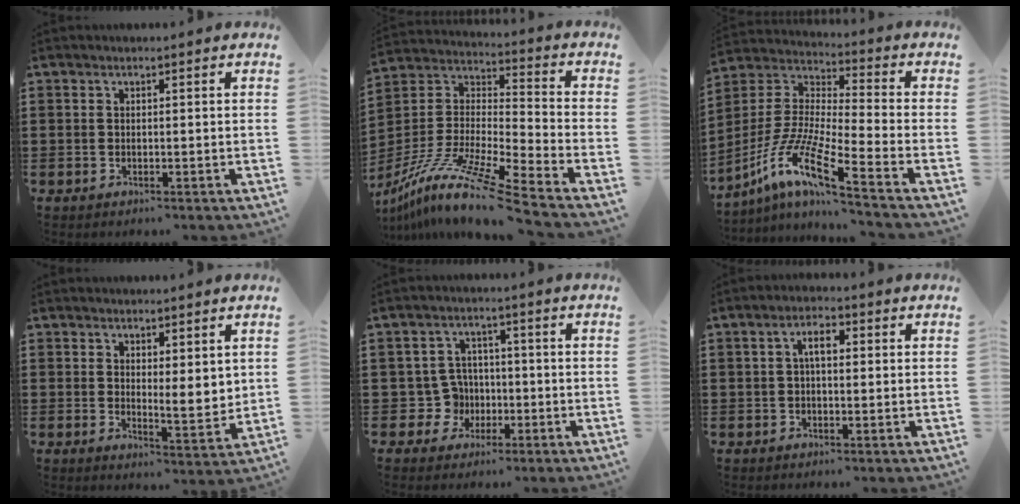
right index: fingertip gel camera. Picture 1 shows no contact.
{"total": 12.2, "force": [-10.1, -0.8, 6.9], "torque": [-0.143, -0.010, -0.204]}
{"total": 11.5, "force": [-8.1, 0.6, 8.1], "torque": [-0.196, -0.022, -0.173]}
{"total": 3.7, "force": [2.5, 1.5, 2.3], "torque": [-0.035, -0.012, 0.042]}
{"total": 5.5, "force": [-1.0, 5.1, 1.8], "torque": [-0.066, 0.006, -0.018]}
{"total": 3.3, "force": [0.5, 1.4, 2.9], "torque": [-0.056, 0.011, 0.006]}